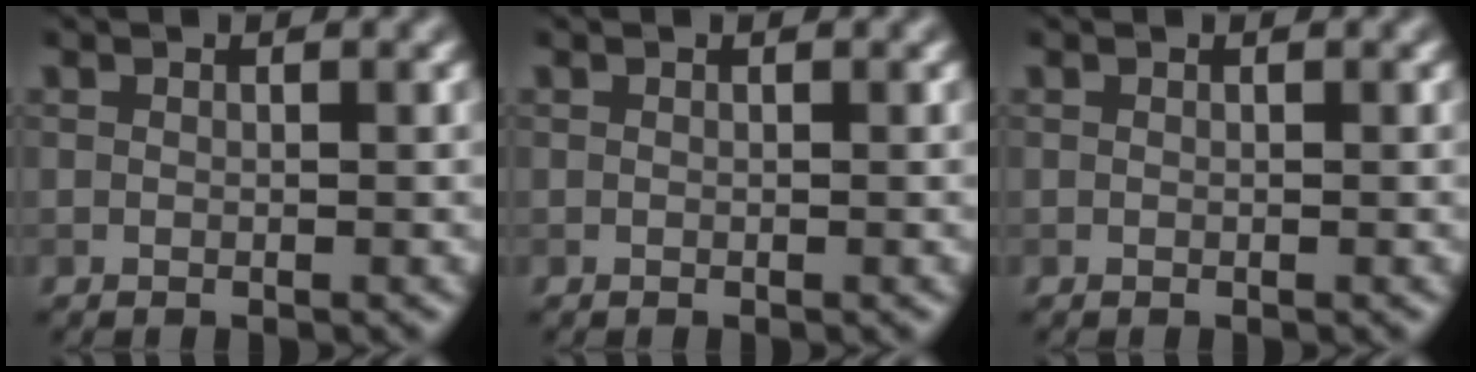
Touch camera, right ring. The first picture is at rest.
{"total": 0.0}
{"total": 0.0}